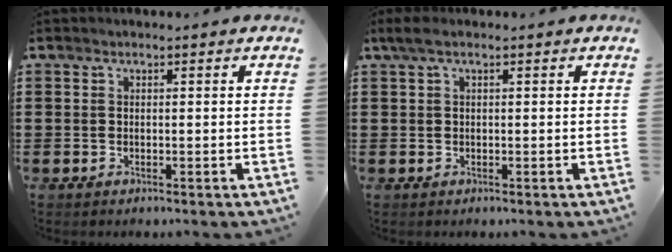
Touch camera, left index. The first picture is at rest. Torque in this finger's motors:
{"motor_torque": [1.01, 0.85, 0.19, 0.05]}